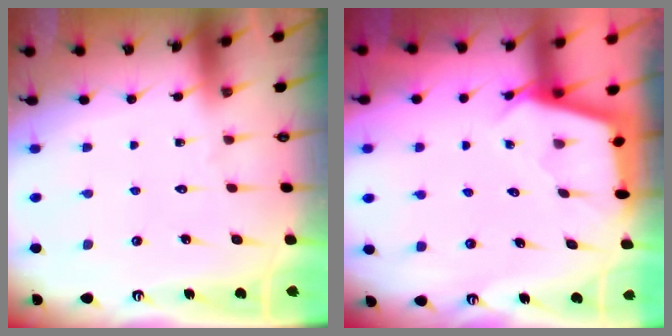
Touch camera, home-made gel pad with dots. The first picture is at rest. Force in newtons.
{"total": 2.5, "press": 2.5, "slide": 0.3}